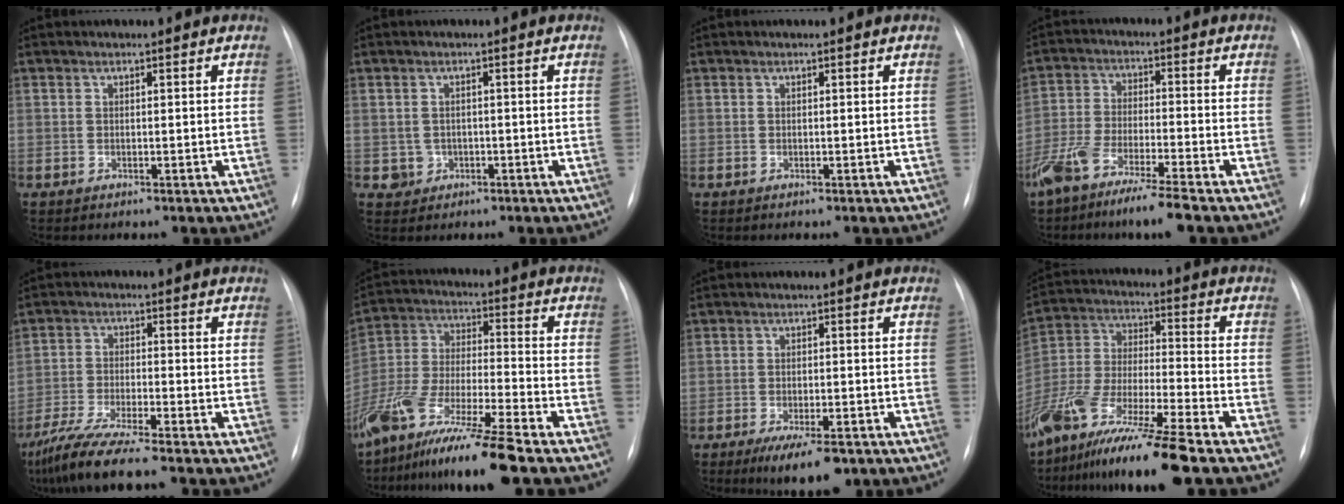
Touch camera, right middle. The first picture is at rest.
{"total": 2.4, "force": [-0.6, 2.3, 0.3], "torque": [0.002, 0.007, -0.004]}
{"total": 0.0}
{"total": 9.5, "force": [-7.0, 0.5, 6.4], "torque": [-0.133, -0.023, -0.135]}
{"total": 9.8, "force": [-8.0, -0.2, 5.6], "torque": [-0.105, -0.035, -0.141]}
{"total": 16.9, "force": [-12.6, 0.0, 11.2], "torque": [-0.244, -0.042, -0.235]}
{"total": 7.6, "force": [-5.0, 2.2, 5.2], "torque": [-0.080, -0.012, -0.074]}
{"total": 18.5, "force": [-13.7, 0.3, 12.4], "torque": [-0.273, -0.046, -0.255]}